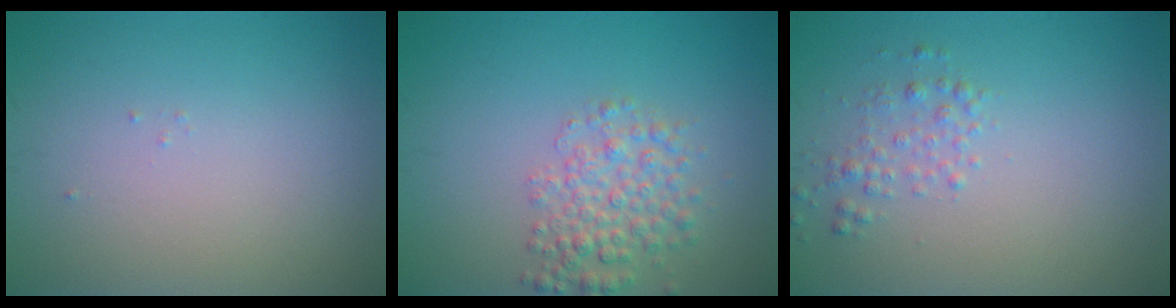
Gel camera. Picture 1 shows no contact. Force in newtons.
{"total": 3.5, "press": 3.5, "slide": 0.1}
{"total": 1.6, "press": 1.6, "slide": 0.1}